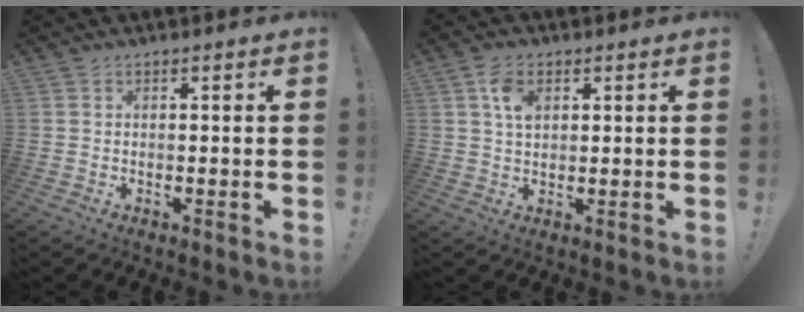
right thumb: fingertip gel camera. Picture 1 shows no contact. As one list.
[{"total": 5.8, "force": [2.2, 3.7, 3.9], "torque": [-0.058, -0.001, 0.039]}]